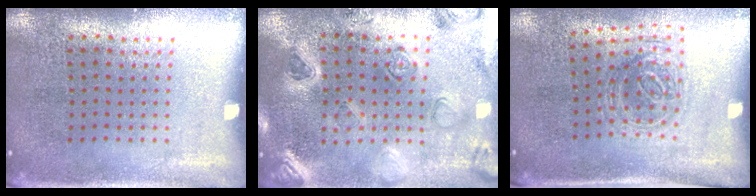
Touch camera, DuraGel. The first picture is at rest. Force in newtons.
{"total": 2.3, "press": 2.3, "slide": 0.3}
{"total": 1.1, "press": 1.0, "slide": 0.3}